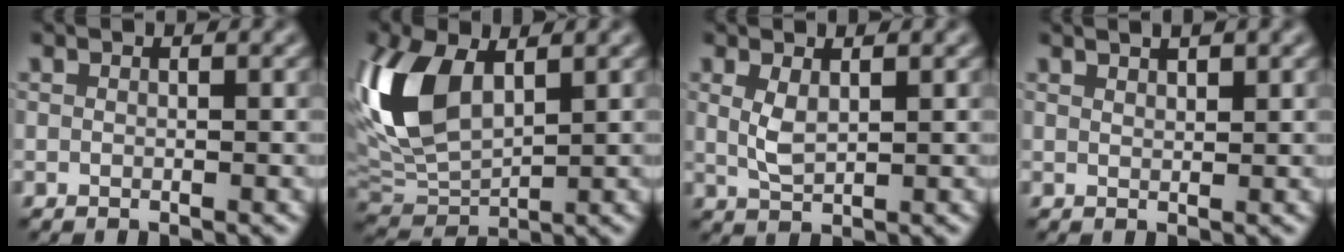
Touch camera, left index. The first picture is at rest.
{"total": 8.8, "force": [2.3, 5.0, 6.9], "torque": [-0.165, 0.008, 0.037]}
{"total": 2.2, "force": [0.8, 0.9, 1.8], "torque": [-0.045, -0.002, 0.020]}
{"total": 1.8, "force": [1.4, 0.4, 1.1], "torque": [-0.009, -0.001, 0.021]}